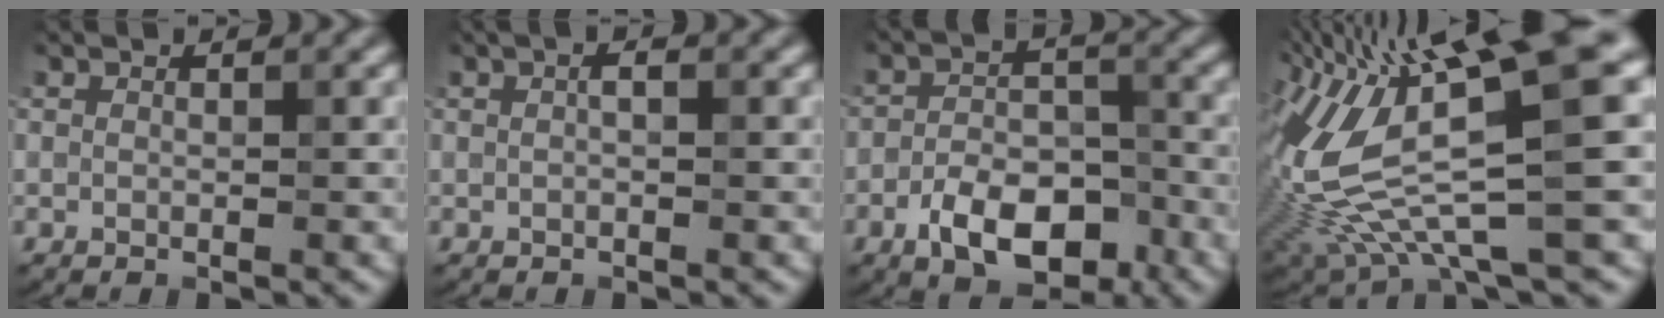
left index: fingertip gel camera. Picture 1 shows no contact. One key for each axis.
{"total": 1.0, "fx": 0.2, "fy": 0.2, "fz": 0.9, "tx": -0.015, "ty": -0.003, "tz": 0.003}
{"total": 6.9, "fx": -3.6, "fy": 3.6, "fz": 4.7, "tx": -0.071, "ty": 0.002, "tz": -0.065}
{"total": 14.4, "fx": 2.1, "fy": 3.6, "fz": 13.8, "tx": -0.273, "ty": -0.003, "tz": 0.052}